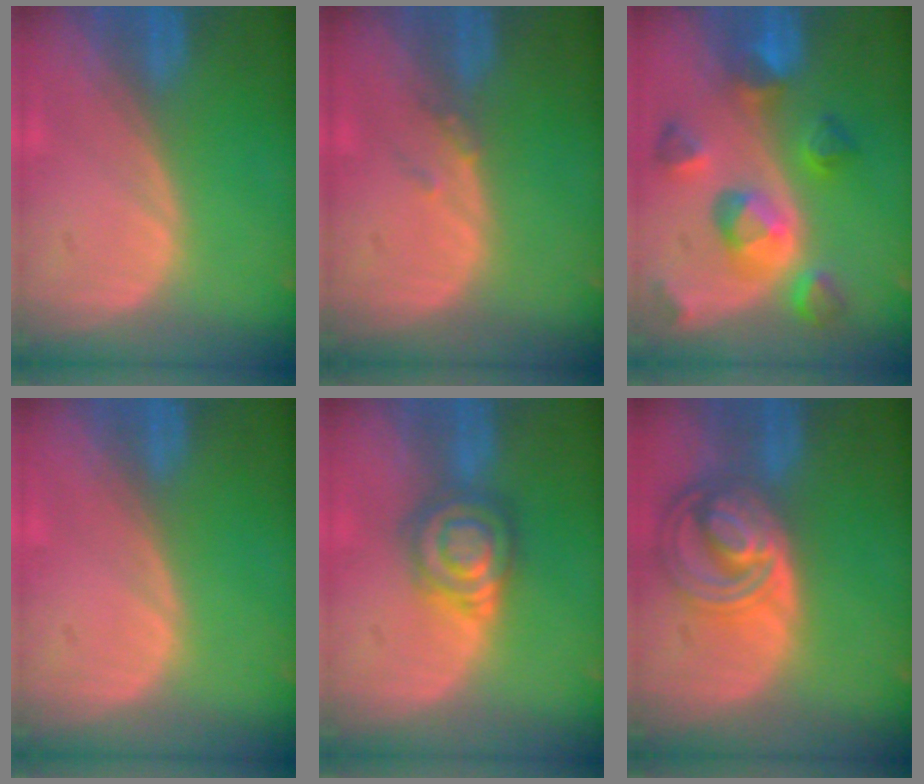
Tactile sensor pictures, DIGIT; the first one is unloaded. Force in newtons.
{"total": 1.3, "press": 1.1, "slide": 0.7}
{"total": 10.0, "press": 8.9, "slide": 4.6}
{"total": 0.0}
{"total": 6.3, "press": 6.3, "slide": 0.5}
{"total": 8.7, "press": 7.5, "slide": 4.3}